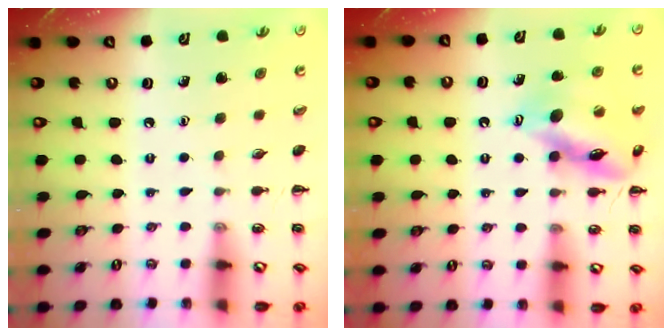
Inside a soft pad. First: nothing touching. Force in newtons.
{"total": 14.4, "press": 14.2, "slide": 2.0}